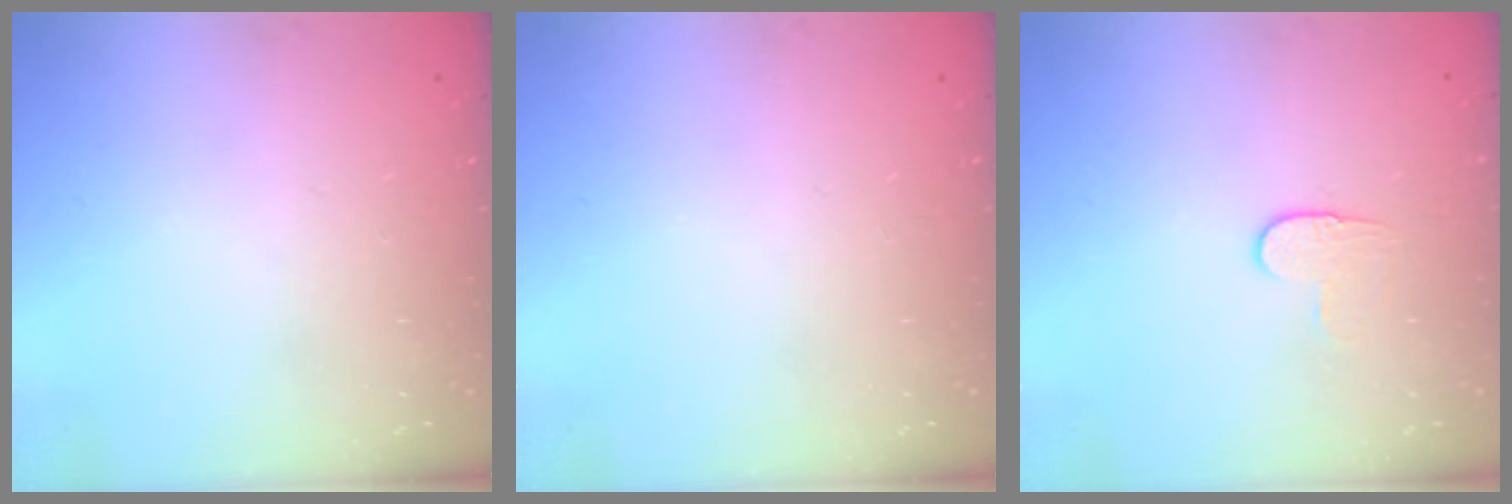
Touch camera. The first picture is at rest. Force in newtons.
{"total": 0.0}
{"total": 6.1, "press": 6.1, "slide": 0.5}